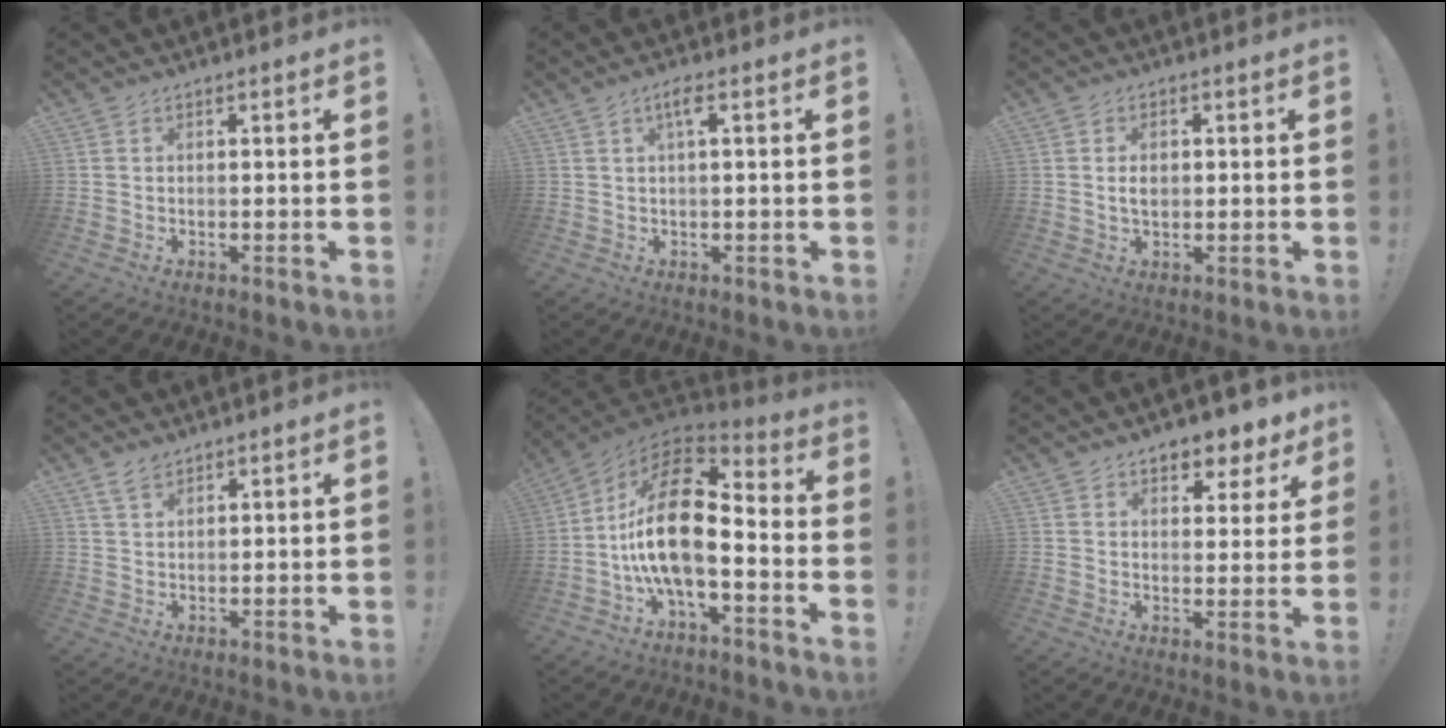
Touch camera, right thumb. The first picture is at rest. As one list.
[{"total": 3.5, "force": [1.2, 0.4, 3.3], "torque": [-0.060, 0.002, 0.015]}, {"total": 3.6, "force": [0.4, 2.4, 2.7], "torque": [-0.036, 0.002, 0.004]}, {"total": 3.5, "force": [2.7, 1.7, 1.5], "torque": [-0.020, -0.013, 0.049]}, {"total": 19.6, "force": [-1.3, 9.1, 17.3], "torque": [-0.328, 0.013, -0.023]}, {"total": 7.0, "force": [5.4, 3.8, 2.4], "torque": [-0.023, -0.040, 0.098]}]